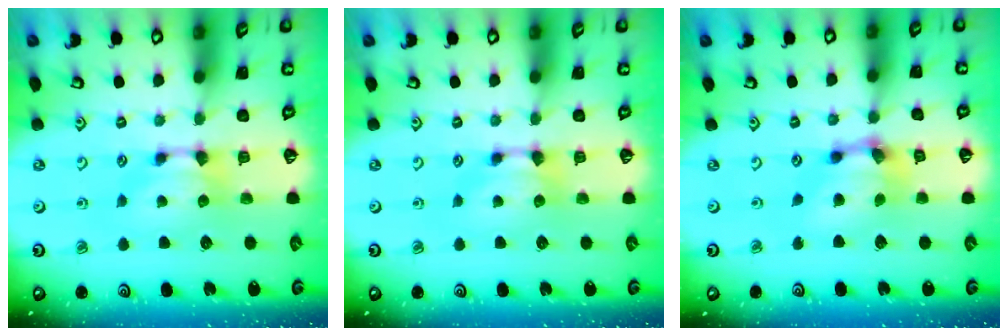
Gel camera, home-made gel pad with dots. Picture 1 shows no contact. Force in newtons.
{"total": 0.0}
{"total": 5.5, "press": 5.0, "slide": 2.4}